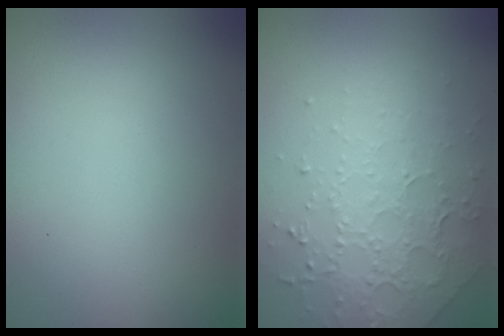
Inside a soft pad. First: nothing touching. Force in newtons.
{"total": 4.5, "press": 3.1, "slide": 3.3}